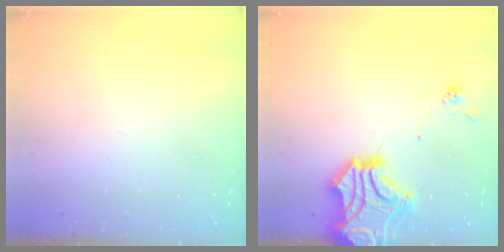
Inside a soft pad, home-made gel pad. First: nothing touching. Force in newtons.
{"total": 10.2, "press": 9.9, "slide": 2.6}